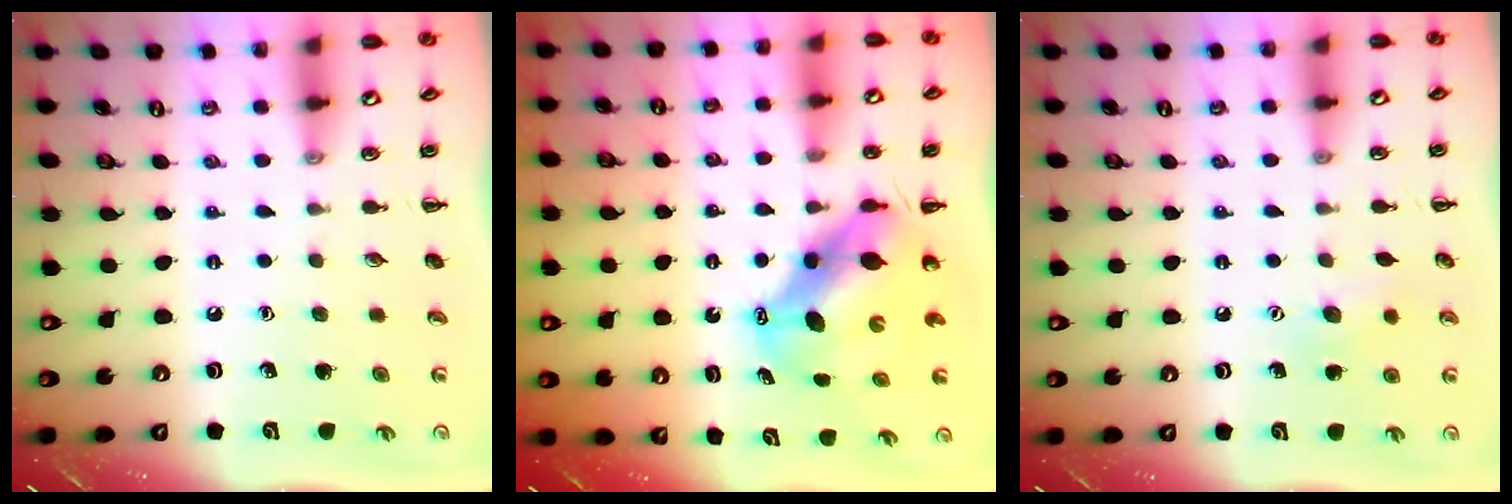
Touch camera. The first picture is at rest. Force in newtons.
{"total": 8.4, "press": 8.1, "slide": 2.2}
{"total": 7.6, "press": 7.4, "slide": 1.9}